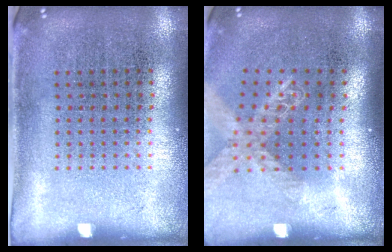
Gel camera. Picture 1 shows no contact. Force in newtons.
{"total": 1.5, "press": 1.2, "slide": 0.8}